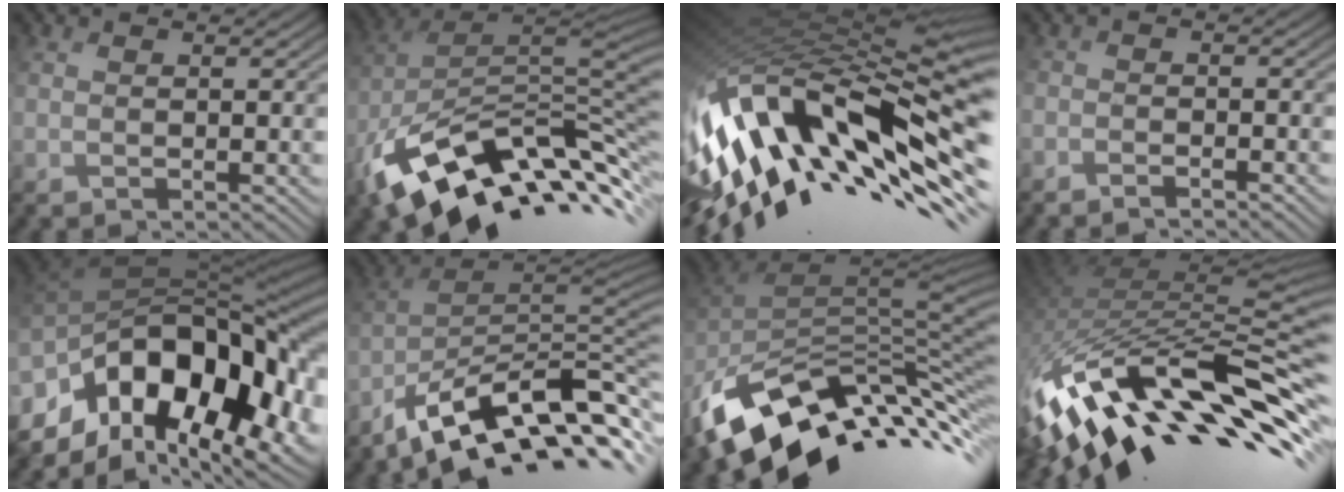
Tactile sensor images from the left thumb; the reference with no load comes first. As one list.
[{"total": 14.2, "force": [-6.6, 6.9, 10.5], "torque": [-0.209, -0.009, -0.115]}, {"total": 16.4, "force": [-6.4, 6.0, 13.9], "torque": [-0.274, -0.004, -0.111]}, {"total": 2.6, "force": [-2.6, 0.1, 0.2], "torque": [0.001, 0.000, -0.050]}, {"total": 18.5, "force": [-5.1, 10.1, 14.6], "torque": [-0.280, -0.007, -0.079]}, {"total": 13.4, "force": [-8.8, 4.5, 9.1], "torque": [-0.184, 0.000, -0.142]}, {"total": 13.3, "force": [-7.2, 6.2, 9.3], "torque": [-0.205, -0.008, -0.124]}, {"total": 14.5, "force": [-8.1, 5.2, 10.9], "torque": [-0.230, 0.001, -0.146]}]